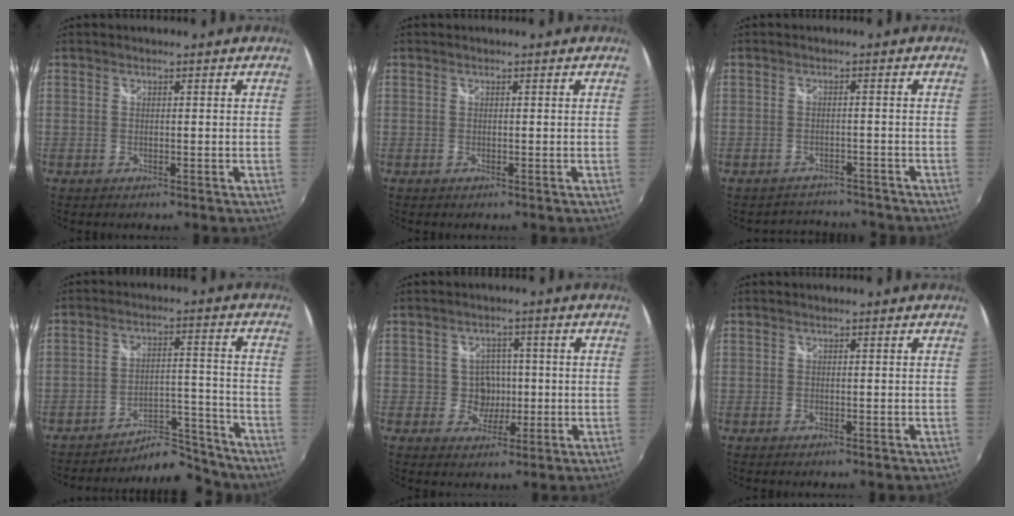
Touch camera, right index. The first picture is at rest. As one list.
[{"total": 0.0}, {"total": 5.8, "force": [-5.5, 1.7, 0.5], "torque": [-0.019, 0.001, -0.075]}, {"total": 10.4, "force": [-10.0, 2.4, 1.4], "torque": [-0.017, 0.033, -0.143]}, {"total": 4.5, "force": [-0.3, 4.4, 1.1], "torque": [-0.023, 0.012, 0.000]}, {"total": 0.0}]